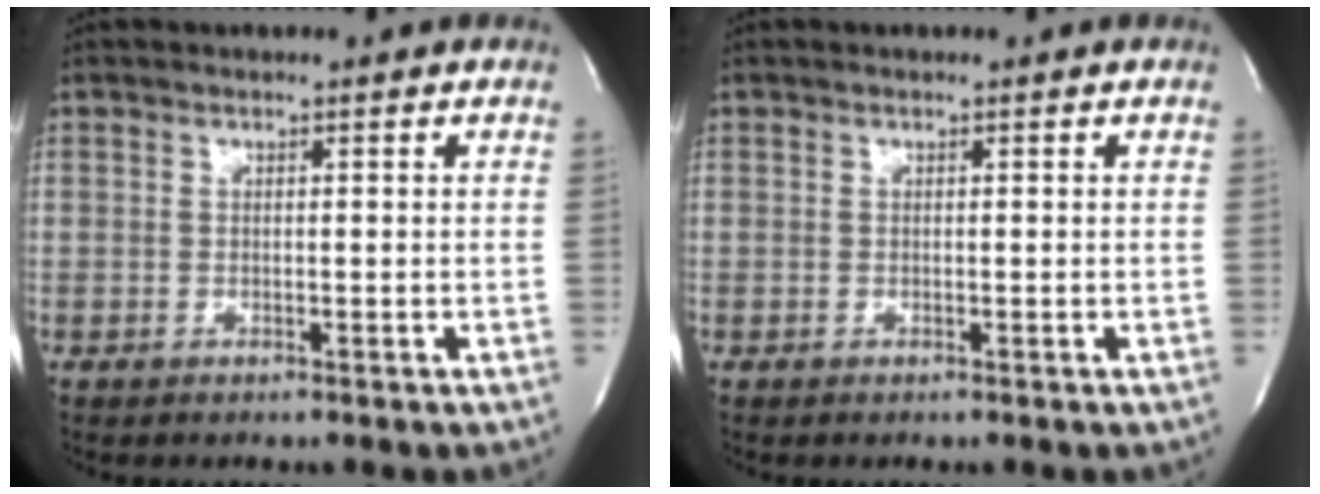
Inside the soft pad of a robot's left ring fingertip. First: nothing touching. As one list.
[{"total": 0.0}]